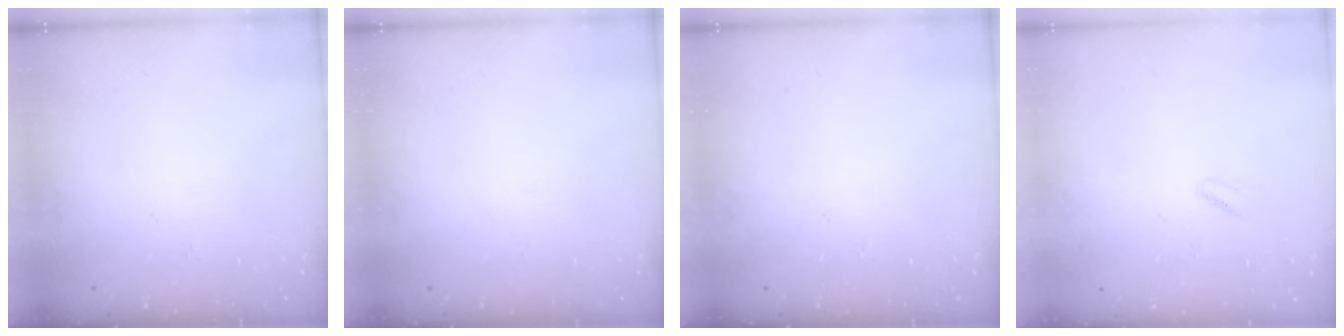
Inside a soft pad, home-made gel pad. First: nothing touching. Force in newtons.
{"total": 0.0}
{"total": 0.0}
{"total": 2.3, "press": 2.2, "slide": 0.7}